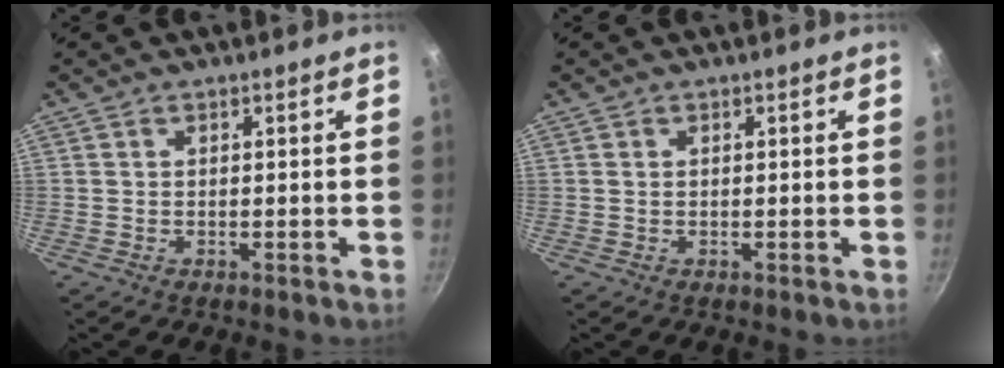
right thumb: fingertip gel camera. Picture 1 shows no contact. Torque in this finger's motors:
{"motor_torque": [0.01, 0.23, 0.23, 0.07, 0.04]}